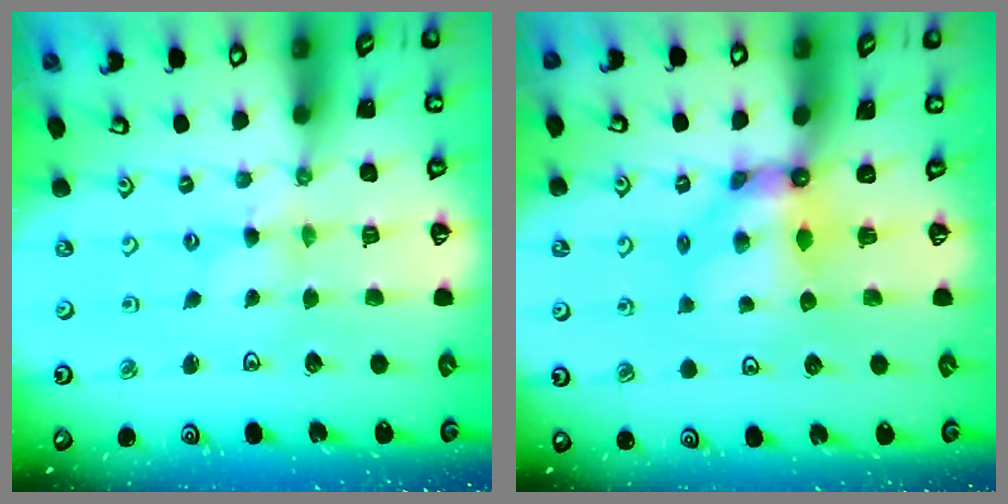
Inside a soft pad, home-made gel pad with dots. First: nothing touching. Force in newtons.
{"total": 7.3, "press": 7.3, "slide": 0.4}